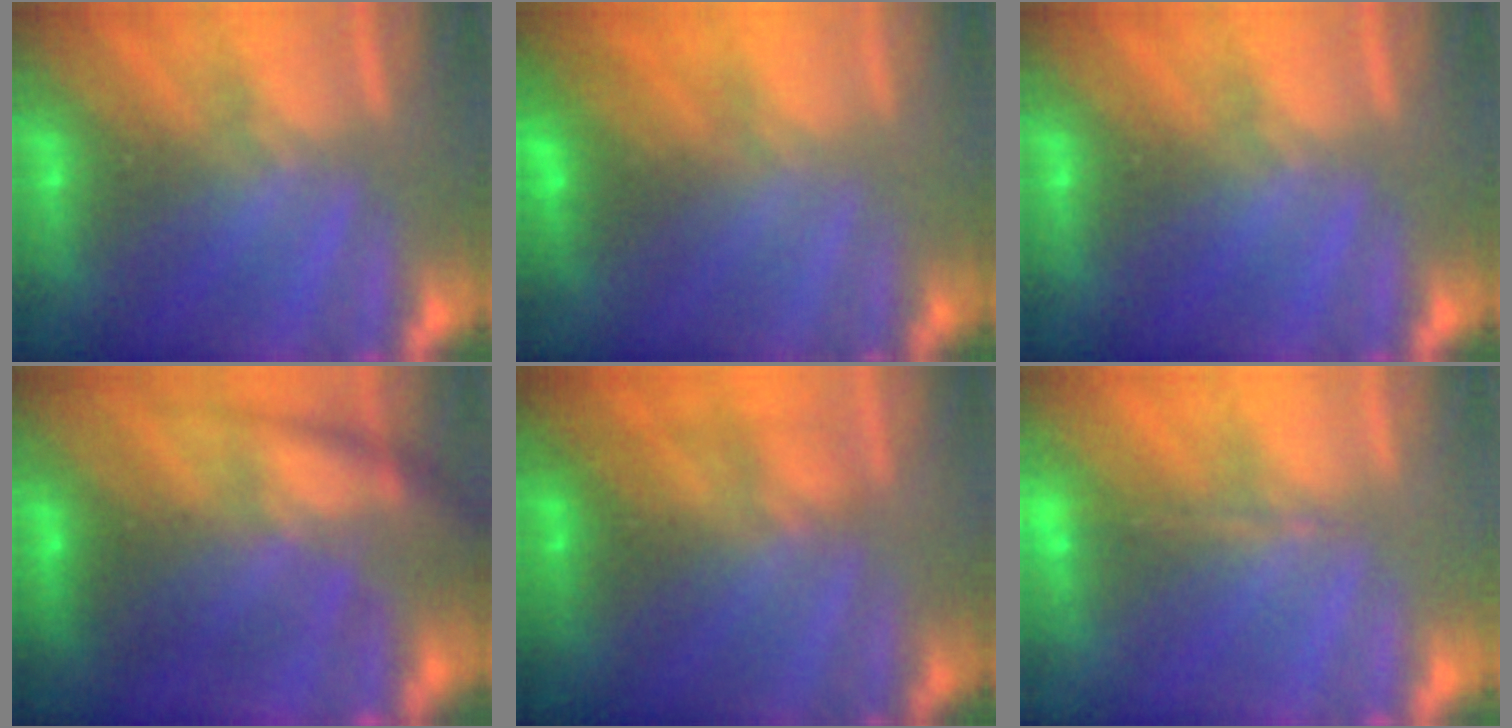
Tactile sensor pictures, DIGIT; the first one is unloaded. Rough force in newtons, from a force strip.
{"total": 2.9}
{"total": 0.0}
{"total": 7.4}
{"total": 3.4}
{"total": 1.7}